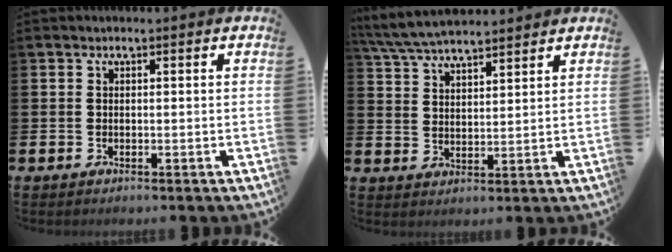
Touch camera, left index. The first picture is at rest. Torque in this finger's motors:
{"motor_torque": [0.80, -1.33, -0.21, 0.21]}